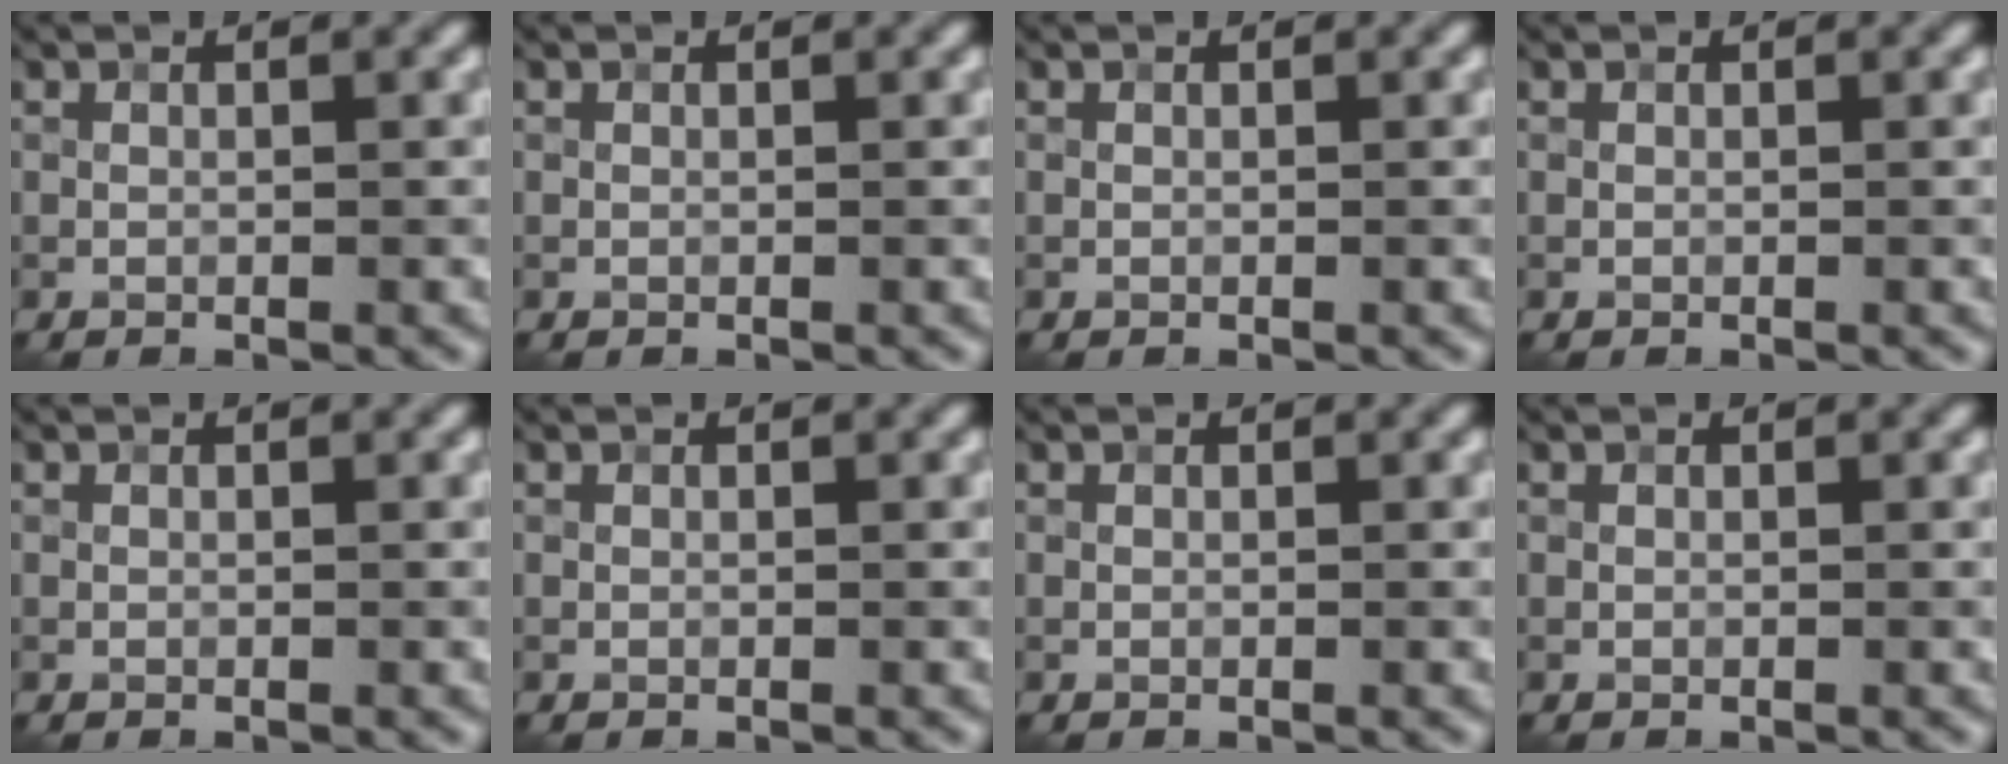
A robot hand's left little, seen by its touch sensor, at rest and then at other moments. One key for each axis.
{"total": 0.0}
{"total": 0.0}
{"total": 0.0}
{"total": 0.0}
{"total": 0.0}
{"total": 0.0}
{"total": 0.0}